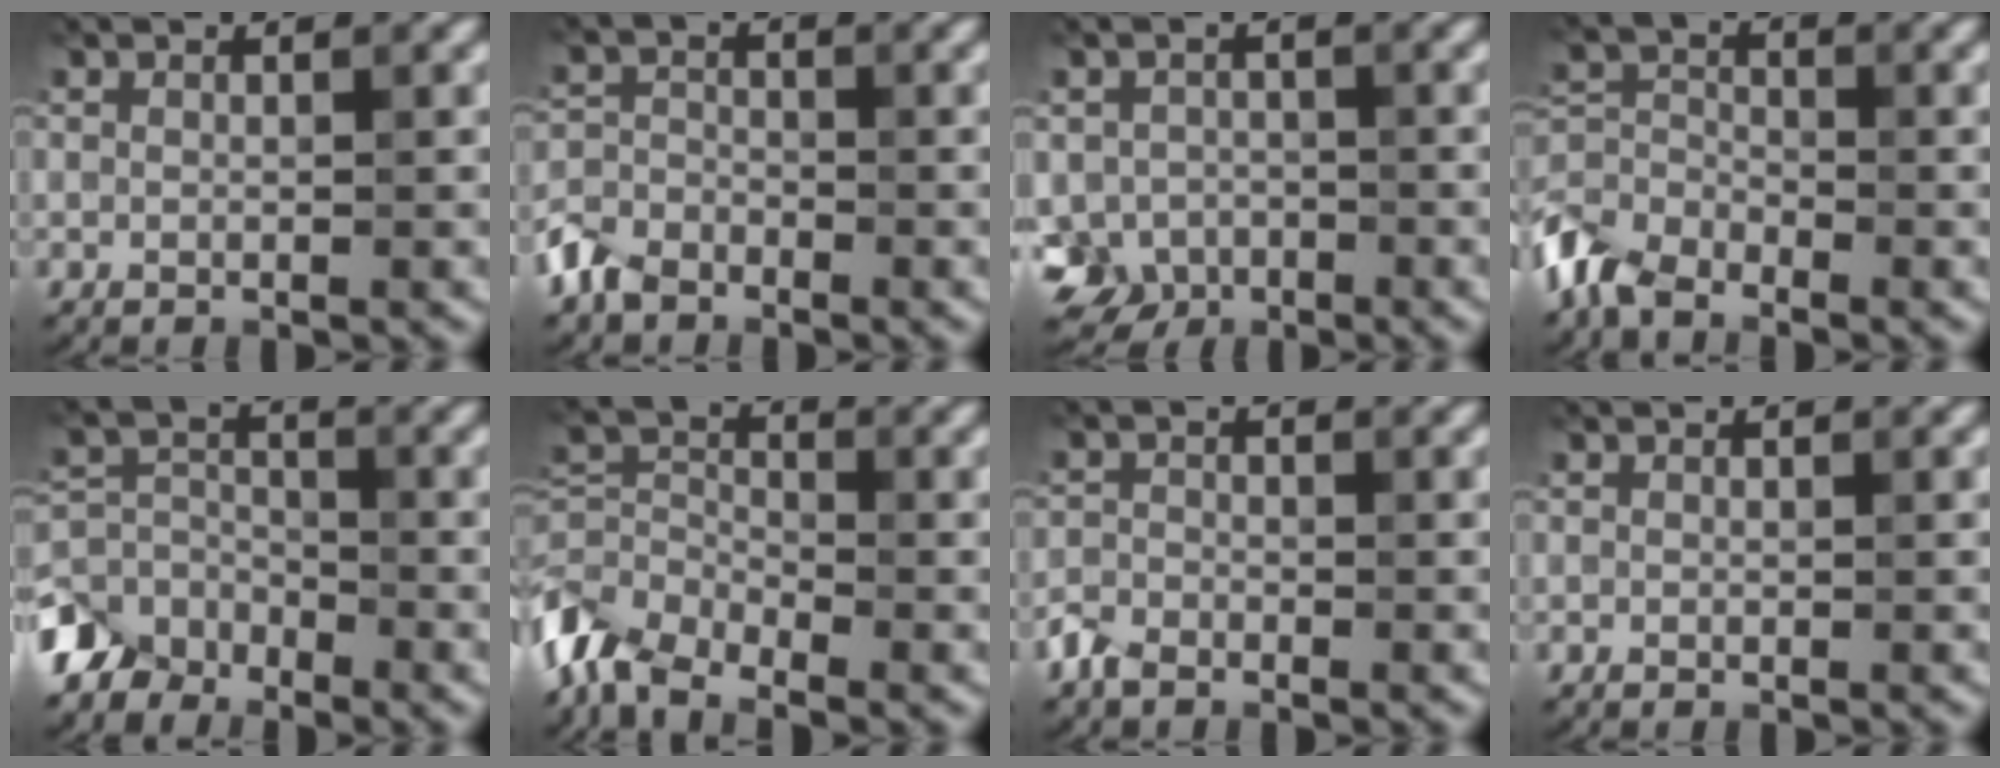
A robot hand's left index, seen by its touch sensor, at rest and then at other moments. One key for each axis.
{"total": 3.2, "fx": -2.4, "fy": 1.8, "fz": 0.9, "tx": -0.019, "ty": 0.003, "tz": -0.060}
{"total": 4.5, "fx": -2.4, "fy": 3.5, "fz": 1.6, "tx": -0.027, "ty": -0.008, "tz": -0.046}
{"total": 4.9, "fx": -3.9, "fy": 2.1, "fz": 1.9, "tx": -0.047, "ty": 0.003, "tz": -0.097}
{"total": 4.9, "fx": -4.1, "fy": 2.6, "fz": 0.6, "tx": -0.001, "ty": 0.002, "tz": -0.083}
{"total": 5.8, "fx": -4.3, "fy": 2.8, "fz": 2.8, "tx": -0.059, "ty": 0.002, "tz": -0.101}
{"total": 2.1, "fx": -1.7, "fy": 1.1, "fz": 0.6, "tx": -0.013, "ty": 0.003, "tz": -0.041}
{"total": 0.0}